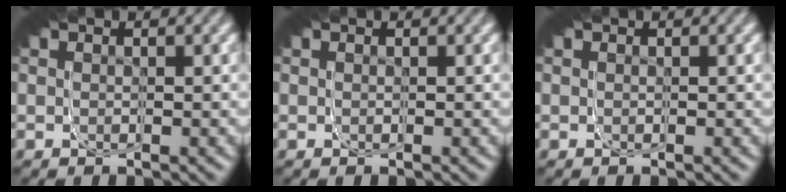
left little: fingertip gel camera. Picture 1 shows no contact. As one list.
[{"total": 0.0}, {"total": 0.0}]